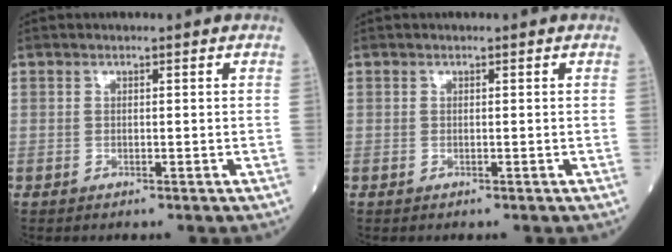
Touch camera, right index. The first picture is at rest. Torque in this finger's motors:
{"motor_torque": [0.19, -0.14, 0.03, 0.00]}